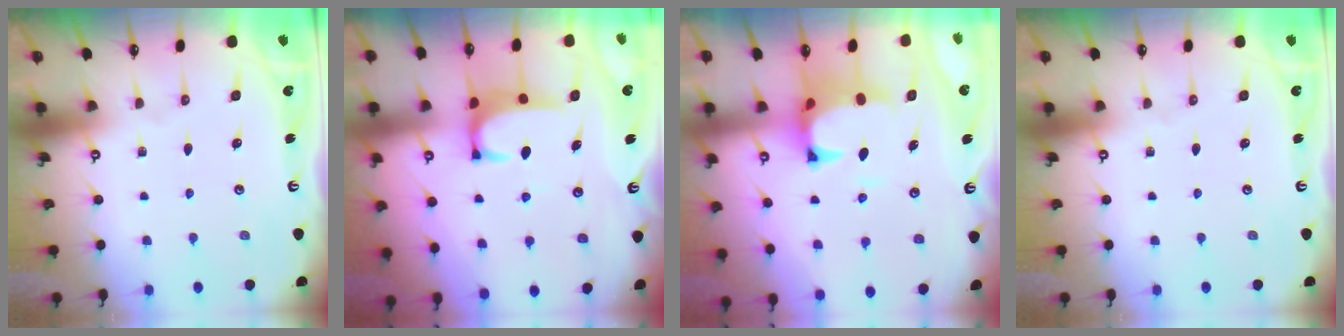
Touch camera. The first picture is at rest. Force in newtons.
{"total": 3.5, "press": 3.4, "slide": 0.9}
{"total": 2.6, "press": 2.4, "slide": 1.1}
{"total": 0.0}